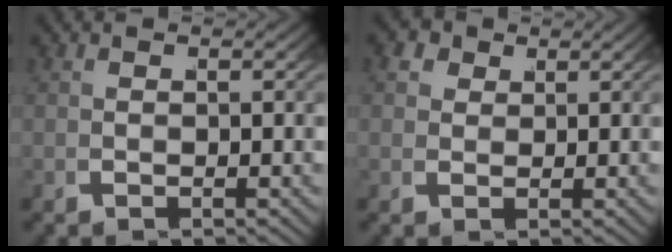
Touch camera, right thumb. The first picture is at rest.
{"total": 3.0, "force": [1.4, 2.4, 1.0], "torque": [-0.027, -0.001, 0.024]}